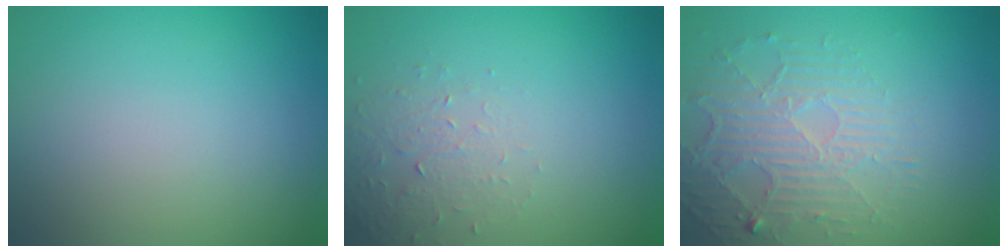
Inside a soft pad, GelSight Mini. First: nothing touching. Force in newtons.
{"total": 1.4, "press": 0.7, "slide": 1.2}
{"total": 4.7, "press": 3.4, "slide": 3.3}